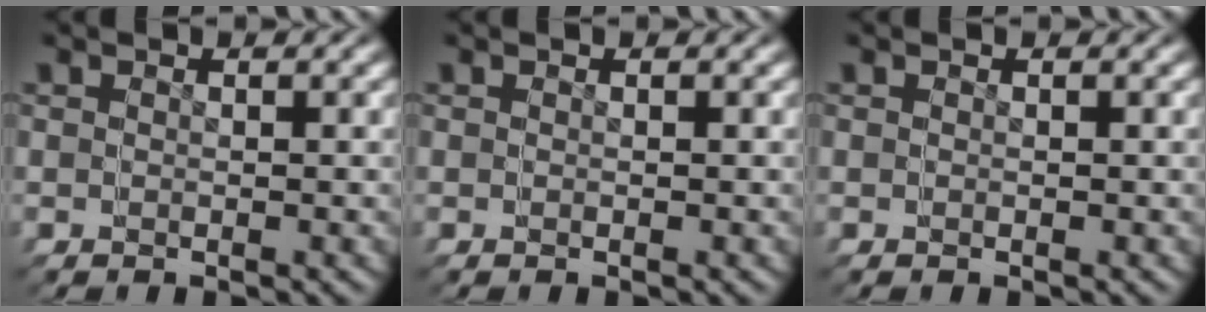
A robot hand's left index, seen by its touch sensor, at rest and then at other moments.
{"total": 0.0}
{"total": 0.0}